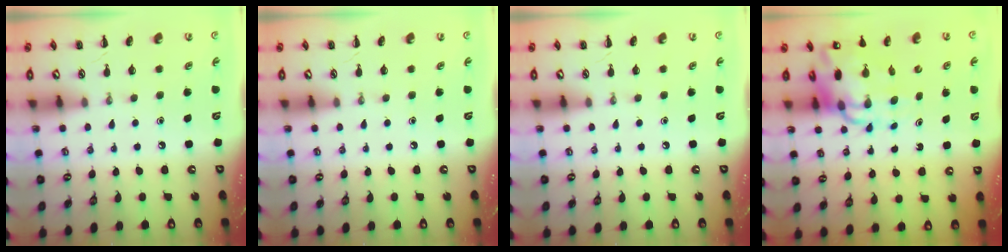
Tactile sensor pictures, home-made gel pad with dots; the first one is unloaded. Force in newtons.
{"total": 0.0}
{"total": 0.0}
{"total": 13.0, "press": 12.4, "slide": 3.8}